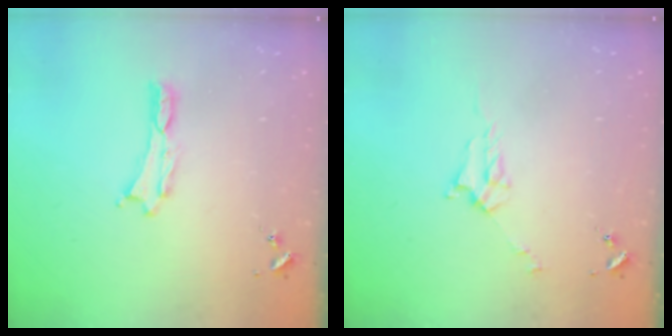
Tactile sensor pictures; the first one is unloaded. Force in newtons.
{"total": 2.7, "press": 2.7, "slide": 0.3}